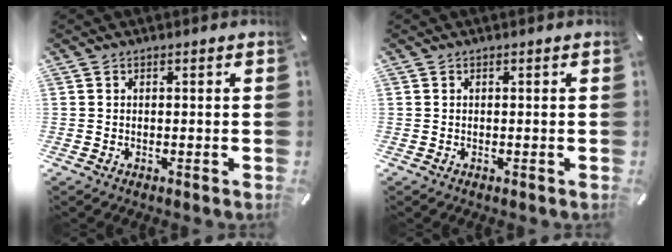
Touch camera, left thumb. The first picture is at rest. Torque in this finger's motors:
{"motor_torque": [-0.05, 0.05, -0.04, -0.01, 0.00]}